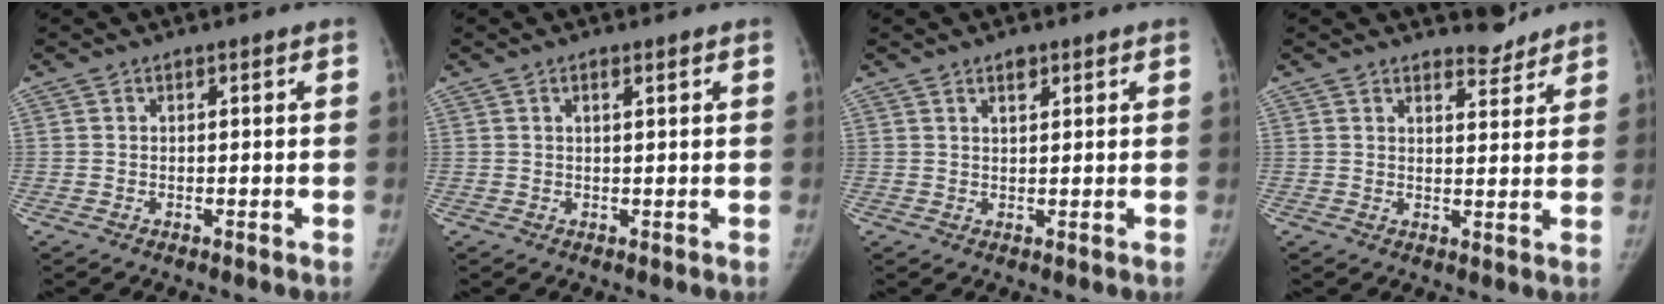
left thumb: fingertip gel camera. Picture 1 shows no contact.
{"total": 1.0, "force": [0.5, -0.1, 0.8], "torque": [-0.017, 0.001, 0.011]}
{"total": 1.9, "force": [1.3, 0.7, 1.1], "torque": [-0.012, -0.008, 0.022]}
{"total": 3.5, "force": [3.4, 0.9, 0.1], "torque": [0.011, -0.033, 0.049]}